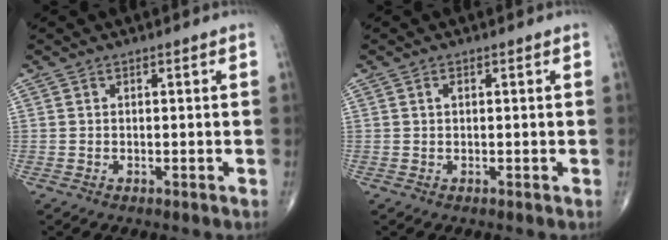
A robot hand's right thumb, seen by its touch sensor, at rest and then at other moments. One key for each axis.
{"total": 1.0, "fx": 0.2, "fy": 0.5, "fz": 0.8, "tx": -0.013, "ty": 0.000, "tz": 0.002}